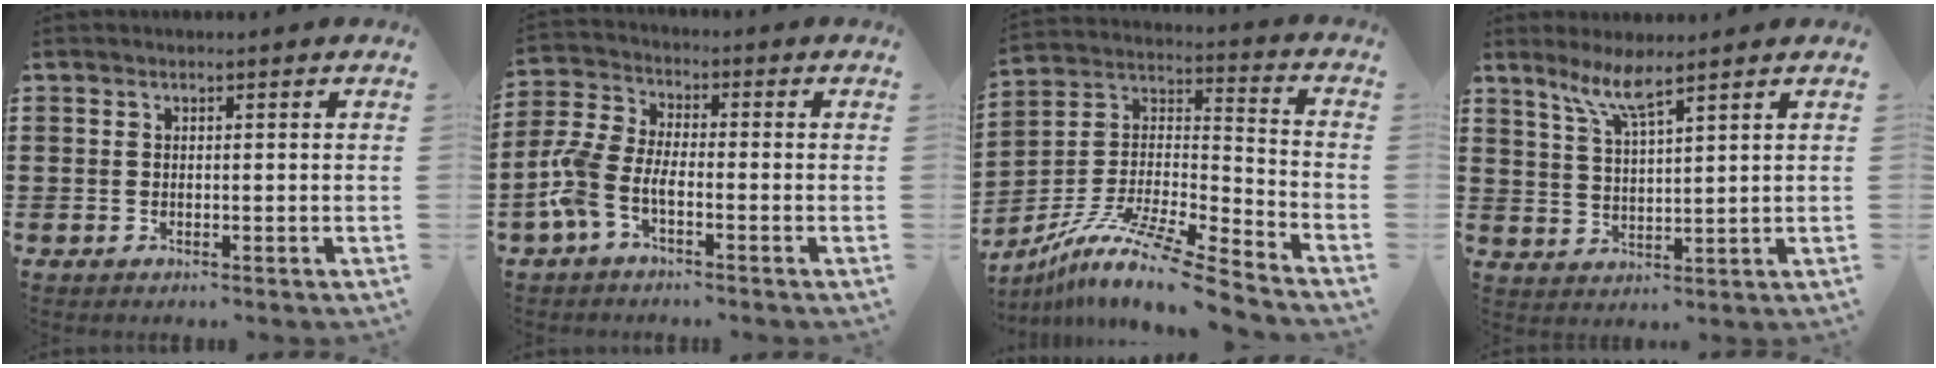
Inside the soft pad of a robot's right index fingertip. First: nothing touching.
{"total": 5.9, "force": [-3.3, 2.5, 4.3], "torque": [-0.125, -0.010, -0.072]}
{"total": 12.2, "force": [-9.9, 0.5, 7.1], "torque": [-0.136, 0.005, -0.192]}
{"total": 5.5, "force": [4.1, 0.3, 3.7], "torque": [-0.084, -0.005, 0.071]}